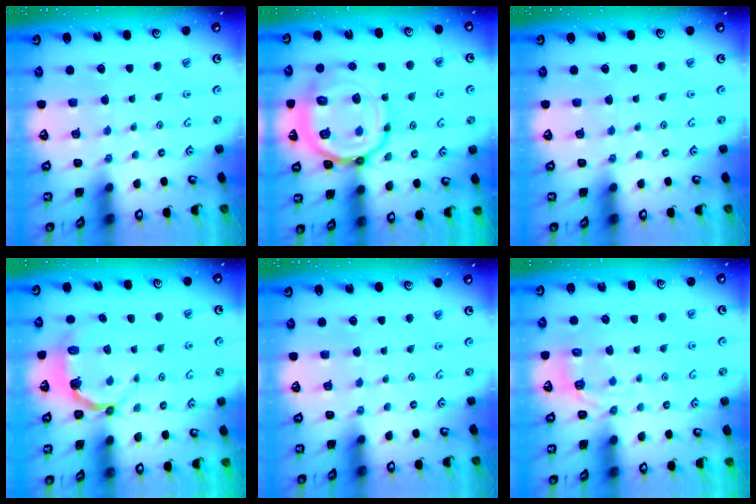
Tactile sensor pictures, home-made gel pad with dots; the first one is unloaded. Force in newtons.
{"total": 22.5, "press": 22.3, "slide": 2.3}
{"total": 0.0}
{"total": 4.8, "press": 3.2, "slide": 3.6}
{"total": 0.0}
{"total": 2.7, "press": 1.4, "slide": 2.3}